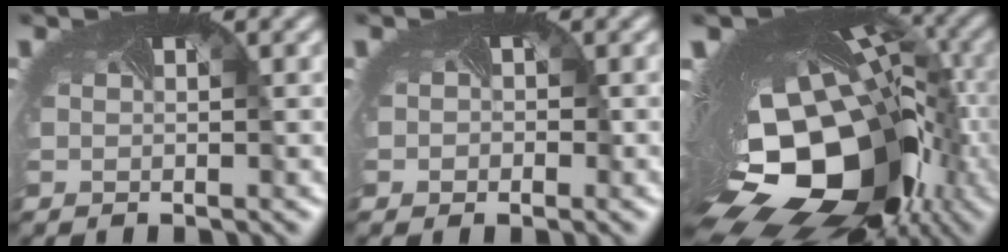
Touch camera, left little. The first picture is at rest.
{"total": 1.2, "force": [0.1, 1.2, 0.3], "torque": [-0.002, -0.006, -0.002]}
{"total": 21.5, "force": [-5.8, 13.9, 15.3], "torque": [-0.286, -0.038, -0.093]}